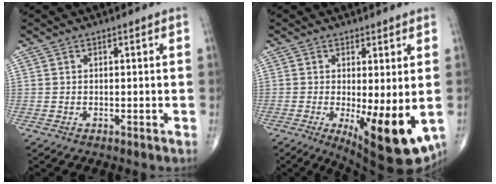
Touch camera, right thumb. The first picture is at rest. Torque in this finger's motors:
{"motor_torque": [2.13, 1.91, 0.19, -0.23, 0.39]}